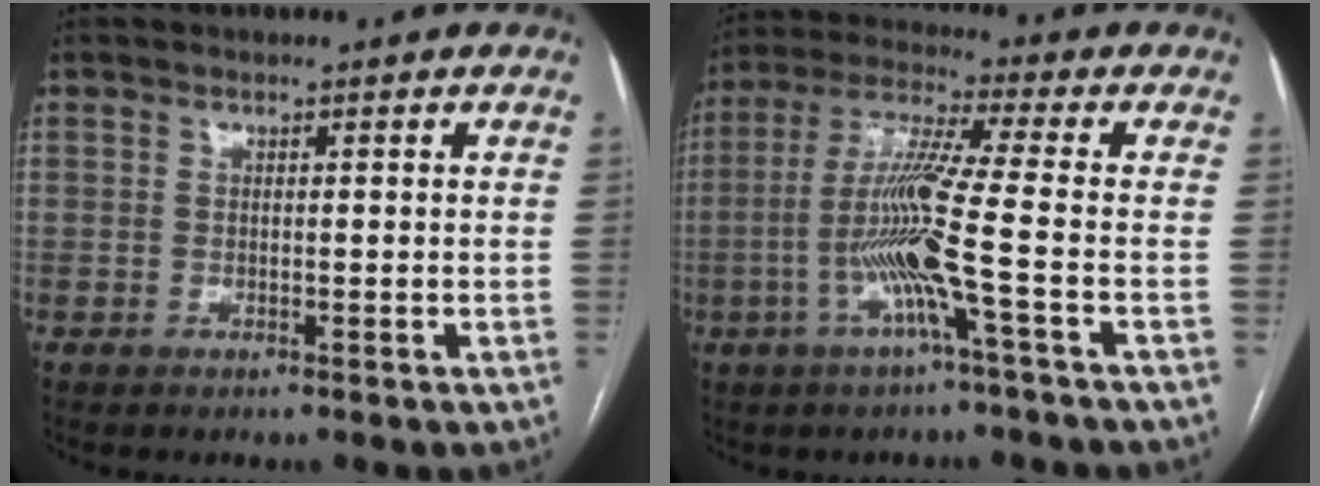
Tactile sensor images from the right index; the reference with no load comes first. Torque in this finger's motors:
{"motor_torque": [1.99, -0.15, 1.05, 0.21]}